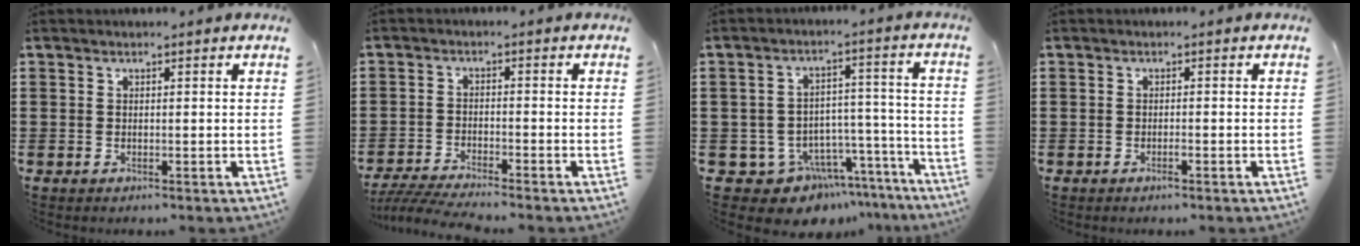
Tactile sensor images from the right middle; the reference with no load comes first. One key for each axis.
{"total": 3.9, "fx": -3.6, "fy": -0.1, "fz": 1.3, "tx": -0.037, "ty": -0.012, "tz": -0.075}
{"total": 8.4, "fx": -7.1, "fy": 4.0, "fz": 1.8, "tx": -0.030, "ty": 0.037, "tz": -0.128}
{"total": 0.9, "fx": -0.6, "fy": 0.1, "fz": 0.7, "tx": -0.014, "ty": -0.003, "tz": -0.010}